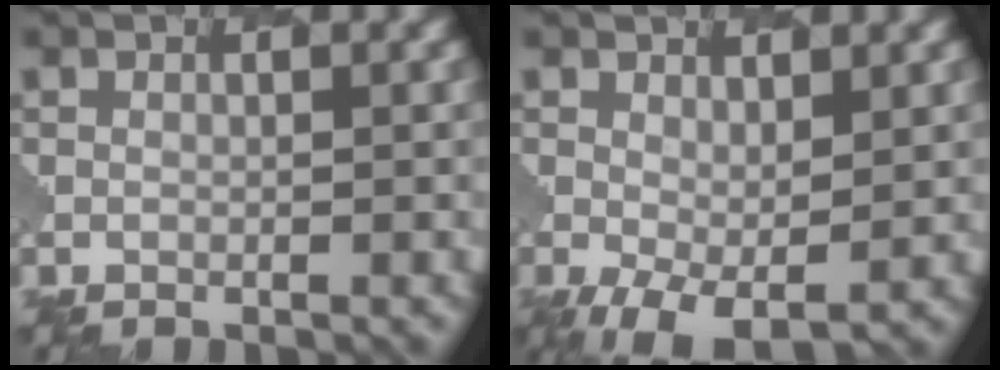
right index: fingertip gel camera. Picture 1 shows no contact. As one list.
[{"total": 3.7, "force": [-0.3, 1.9, 3.1], "torque": [-0.068, -0.010, -0.002]}]